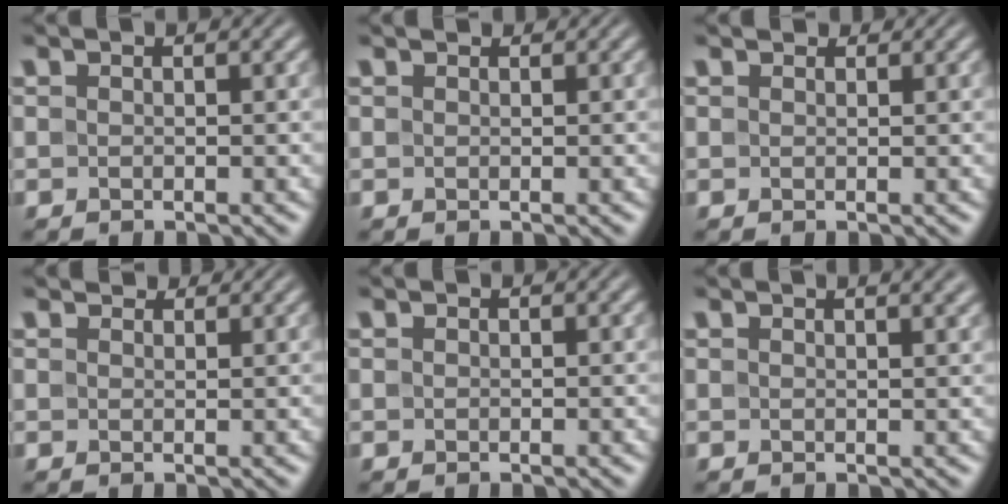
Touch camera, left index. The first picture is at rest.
{"total": 1.1, "force": [1.0, 0.3, 0.3], "torque": [-0.011, -0.003, 0.009]}
{"total": 1.6, "force": [1.4, 0.6, 0.5], "torque": [-0.012, -0.004, 0.016]}
{"total": 2.8, "force": [2.5, 0.9, 0.9], "torque": [-0.018, -0.006, 0.037]}
{"total": 0.0}
{"total": 3.0, "force": [2.2, 1.2, 1.7], "torque": [0.000, 0.017, 0.008]}